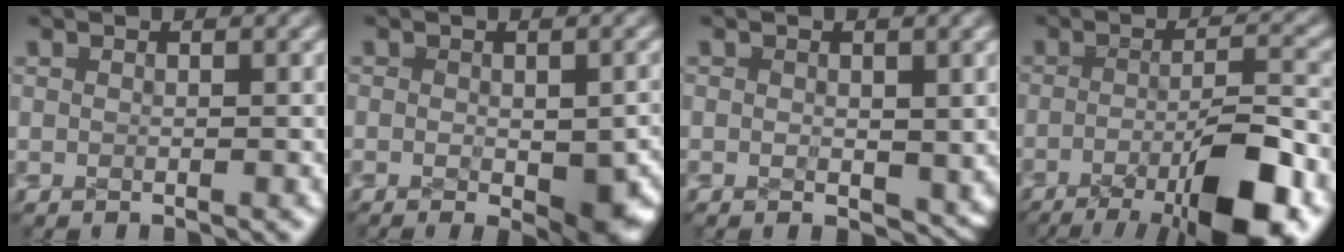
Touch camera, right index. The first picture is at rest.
{"total": 3.6, "force": [-1.6, 1.6, 2.8], "torque": [-0.035, -0.017, -0.020]}
{"total": 1.5, "force": [-0.3, 0.9, 1.1], "torque": [-0.021, -0.012, -0.003]}
{"total": 10.7, "force": [-6.2, 4.3, 7.6], "torque": [-0.094, -0.027, -0.083]}